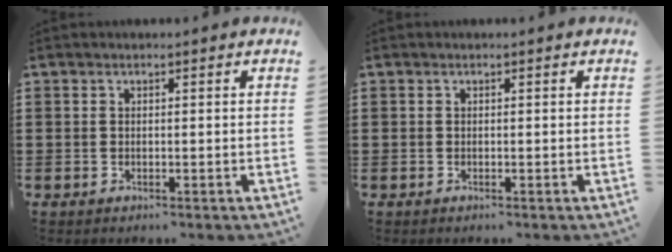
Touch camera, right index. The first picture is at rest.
{"total": 0.0}